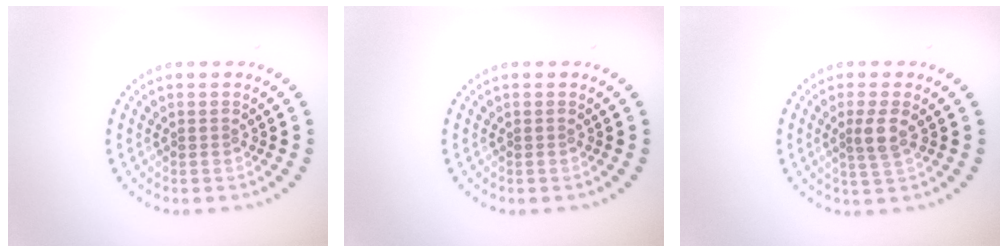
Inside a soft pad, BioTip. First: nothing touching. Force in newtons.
{"total": 0.0}
{"total": 2.1, "press": 1.8, "slide": 1.0}